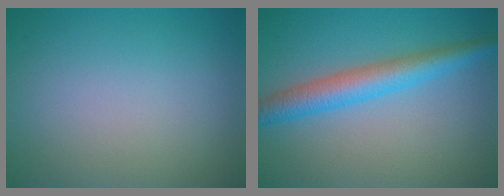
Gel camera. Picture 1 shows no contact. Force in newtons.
{"total": 4.6, "press": 4.6, "slide": 0.0}